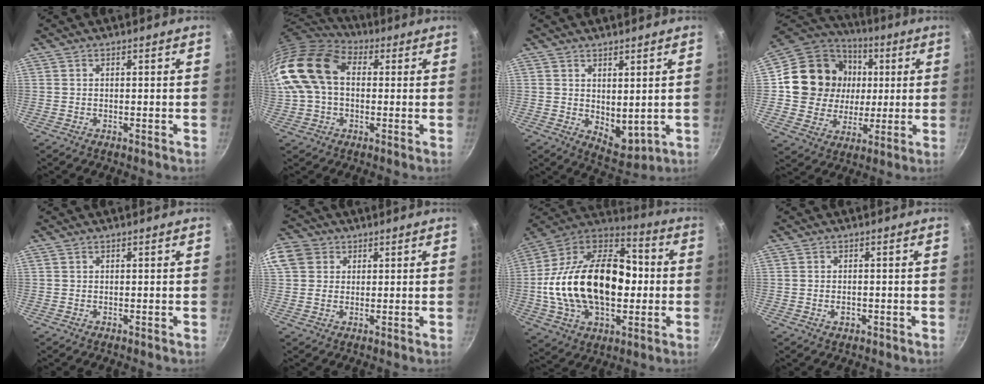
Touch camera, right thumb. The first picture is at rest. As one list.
[{"total": 18.8, "force": [2.1, 12.8, 13.5], "torque": [-0.261, 0.037, 0.027]}, {"total": 6.4, "force": [1.6, 3.7, 5.0], "torque": [-0.054, -0.027, 0.041]}, {"total": 19.3, "force": [2.8, 17.3, 8.1], "torque": [-0.124, 0.014, 0.050]}, {"total": 0.0}, {"total": 10.0, "force": [3.1, 8.5, 4.4], "torque": [-0.091, 0.014, 0.049]}, {"total": 29.4, "force": [-1.3, 18.5, 22.8], "torque": [-0.385, 0.045, -0.030]}, {"total": 1.8, "force": [-0.6, 1.2, 1.2], "torque": [-0.018, 0.004, -0.010]}]